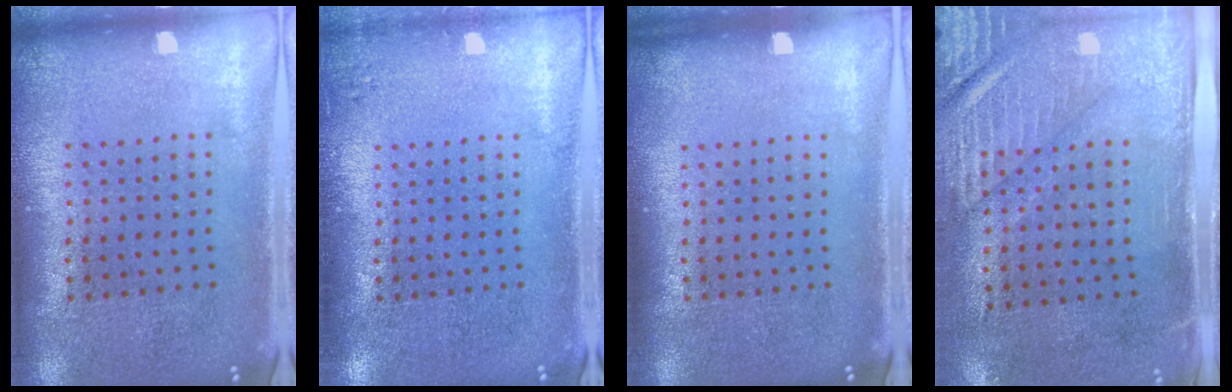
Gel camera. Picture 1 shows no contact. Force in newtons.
{"total": 1.0, "press": 1.0, "slide": 0.2}
{"total": 0.0}
{"total": 2.9, "press": 2.5, "slide": 1.5}